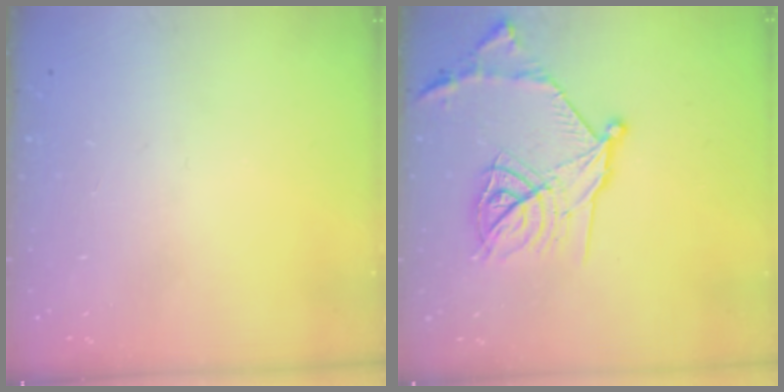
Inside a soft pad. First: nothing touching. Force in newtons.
{"total": 20.0, "press": 20.0, "slide": 1.2}